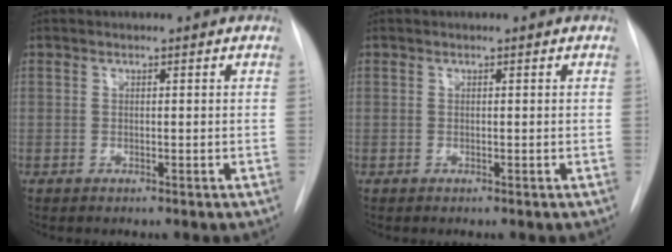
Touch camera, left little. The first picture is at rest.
{"total": 0.0}